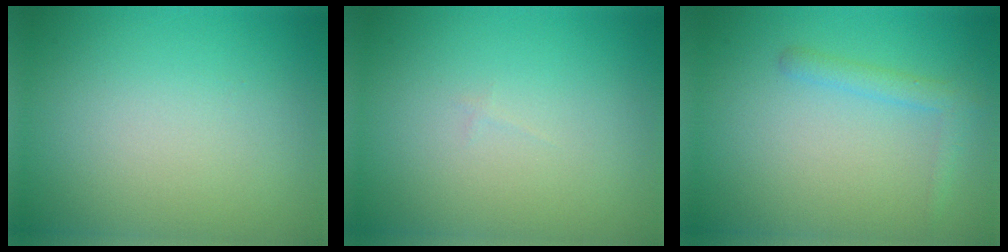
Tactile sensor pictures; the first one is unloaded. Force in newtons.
{"total": 0.0}
{"total": 1.7, "press": 1.7, "slide": 0.1}